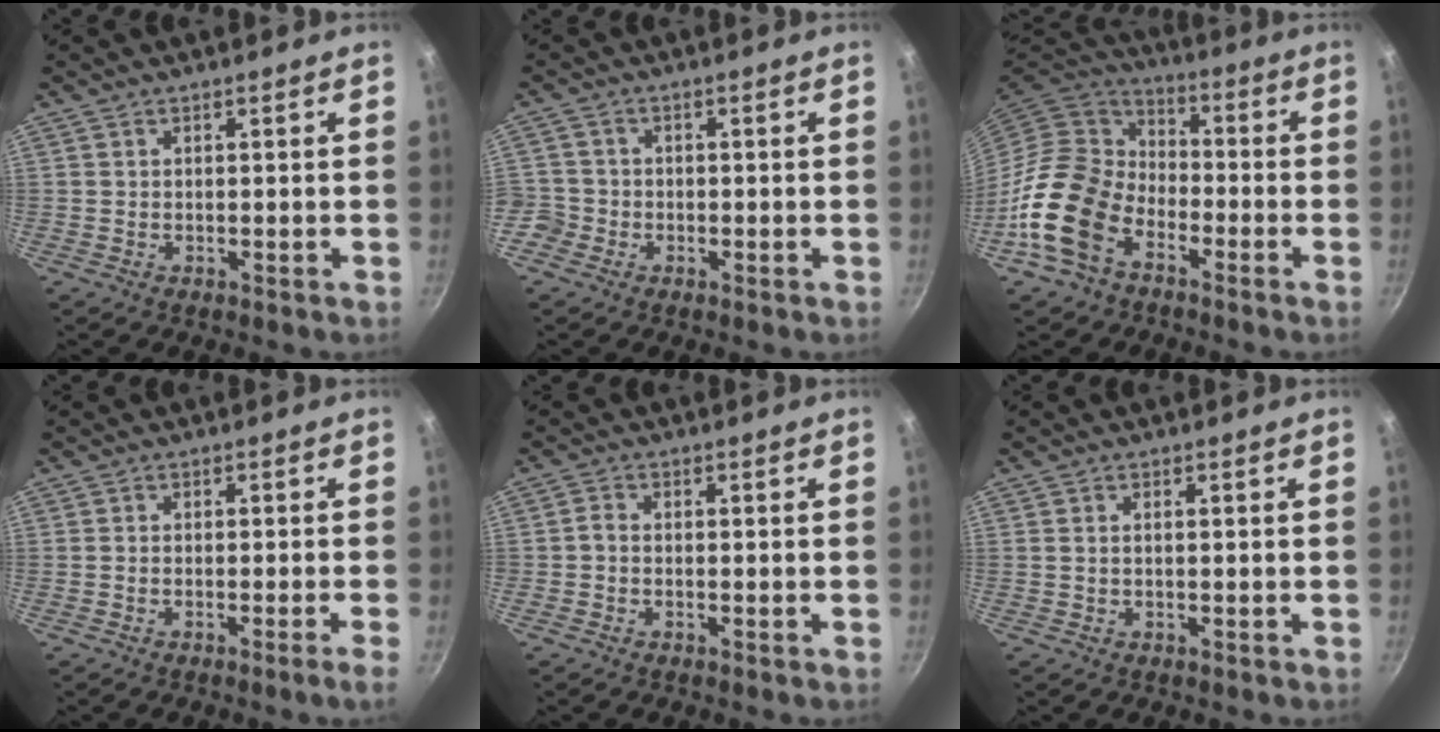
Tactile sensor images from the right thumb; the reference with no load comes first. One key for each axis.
{"total": 4.7, "fx": -2.3, "fy": 4.0, "fz": 1.0, "tx": -0.019, "ty": 0.027, "tz": -0.047}
{"total": 16.2, "fx": -7.4, "fy": 10.9, "fz": 9.4, "tx": -0.152, "ty": 0.049, "tz": -0.163}
{"total": 2.0, "fx": -1.2, "fy": -0.4, "fz": 1.5, "tx": -0.039, "ty": 0.010, "tz": -0.023}
{"total": 1.4, "fx": -0.7, "fy": 0.7, "fz": 1.0, "tx": -0.033, "ty": 0.010, "tz": -0.019}
{"total": 0.7, "fx": 0.0, "fy": 0.2, "fz": 0.7, "tx": -0.017, "ty": 0.004, "tz": -0.002}